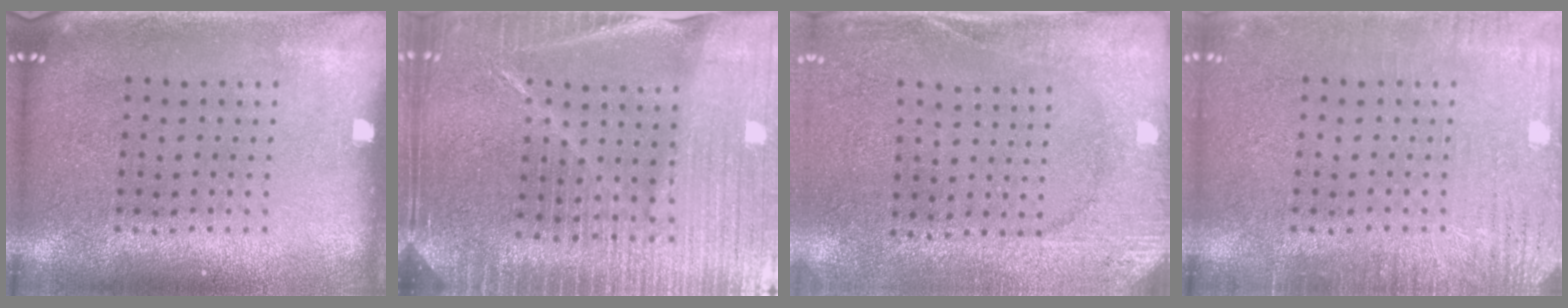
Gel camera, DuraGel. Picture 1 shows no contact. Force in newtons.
{"total": 5.1, "press": 4.6, "slide": 2.2}
{"total": 2.7, "press": 2.3, "slide": 1.3}
{"total": 2.9, "press": 2.9, "slide": 0.4}